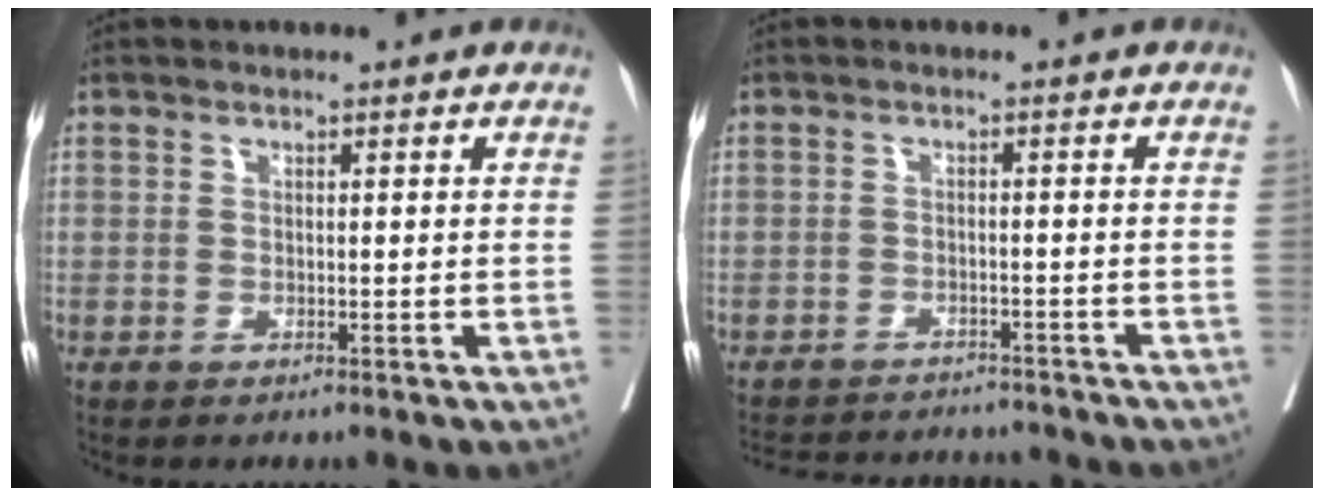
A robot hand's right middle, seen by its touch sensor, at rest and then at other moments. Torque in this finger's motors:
{"motor_torque": [0.11, -0.23, 0.02, 0.01]}